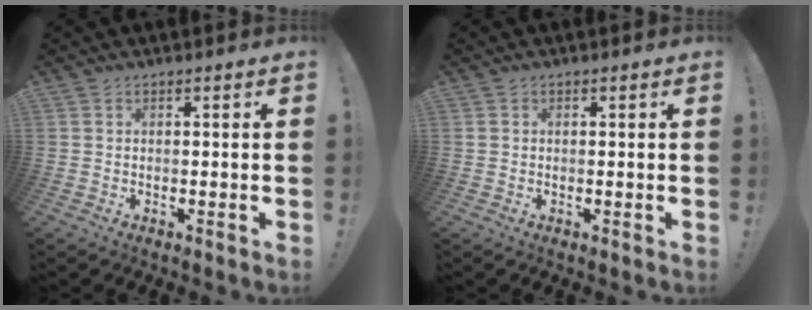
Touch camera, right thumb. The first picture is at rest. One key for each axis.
{"total": 0.5, "fx": 0.2, "fy": 0.5, "fz": 0.1, "tx": 0.000, "ty": 0.002, "tz": 0.003}